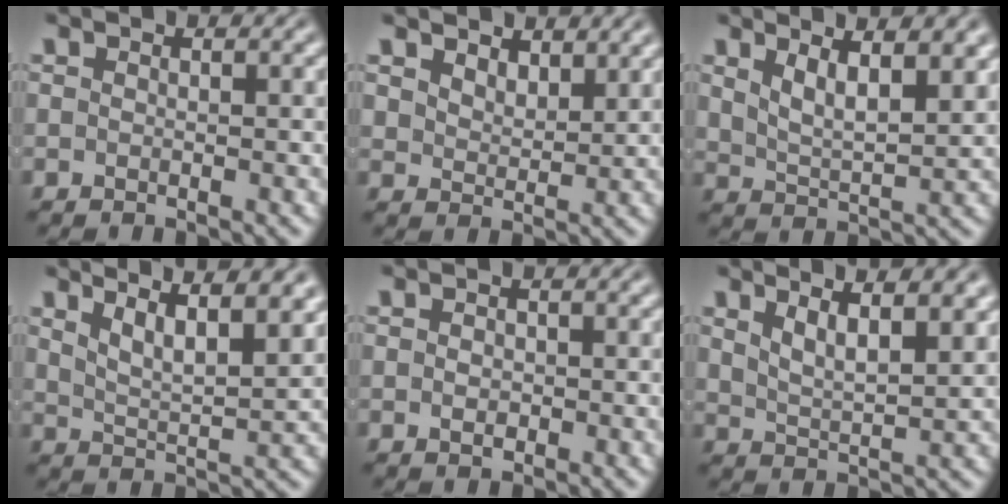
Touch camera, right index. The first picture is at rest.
{"total": 2.9, "force": [2.8, 0.4, 0.7], "torque": [-0.008, -0.011, 0.056]}
{"total": 4.4, "force": [2.1, 2.2, 3.1], "torque": [-0.048, -0.007, 0.032]}
{"total": 5.4, "force": [3.1, 2.3, 3.8], "torque": [-0.052, -0.003, 0.046]}
{"total": 0.7, "force": [-0.3, 0.3, 0.6], "torque": [-0.013, -0.011, 0.003]}
{"total": 4.2, "force": [2.3, 1.8, 3.0], "torque": [-0.040, -0.001, 0.034]}